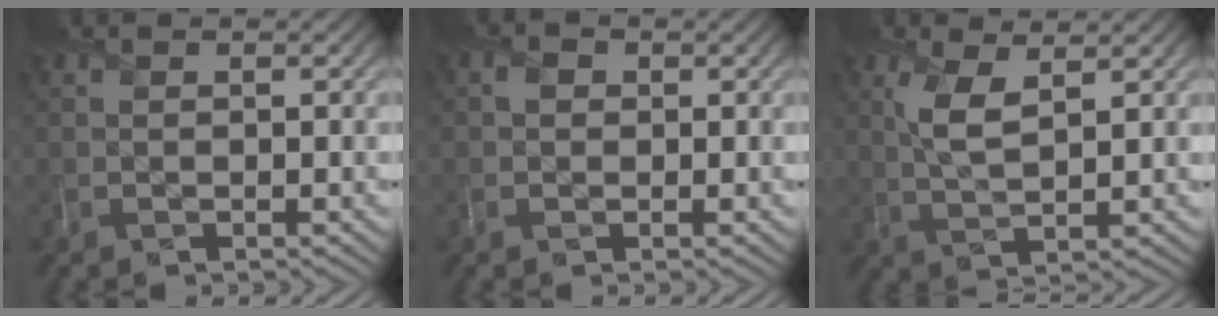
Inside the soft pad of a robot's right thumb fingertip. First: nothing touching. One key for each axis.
{"total": 1.5, "fx": 0.2, "fy": 1.4, "fz": 0.4, "tx": -0.007, "ty": 0.001, "tz": -0.001}
{"total": 4.6, "fx": 2.0, "fy": 1.7, "fz": 3.8, "tx": -0.094, "ty": -0.002, "tz": 0.040}